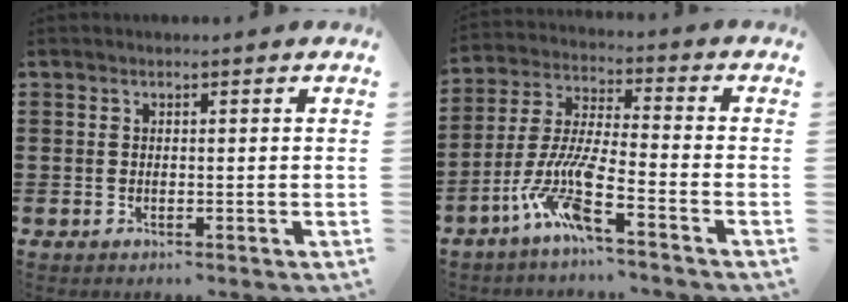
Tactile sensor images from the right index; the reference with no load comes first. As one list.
[{"total": 9.3, "force": [-6.1, 0.7, 7.0], "torque": [-0.174, -0.021, -0.124]}]